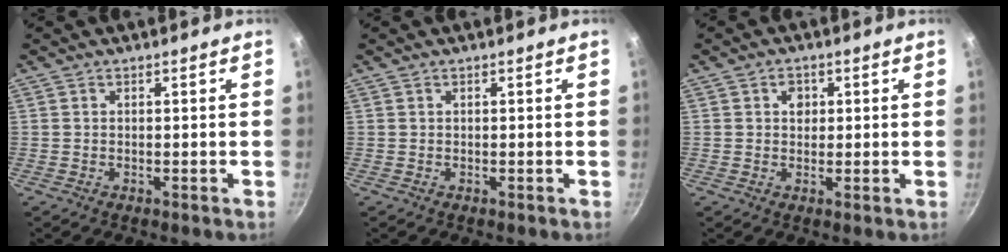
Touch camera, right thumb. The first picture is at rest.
{"total": 0.0}
{"total": 2.6, "force": [0.7, 2.2, 1.2], "torque": [-0.002, -0.001, 0.007]}